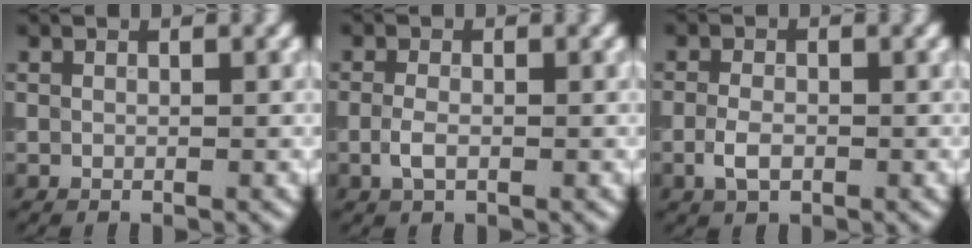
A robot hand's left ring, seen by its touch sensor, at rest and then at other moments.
{"total": 1.7, "force": [-0.5, 0.9, 1.4], "torque": [-0.032, -0.001, -0.014]}
{"total": 2.2, "force": [-0.7, 1.3, 1.7], "torque": [-0.036, -0.001, -0.017]}